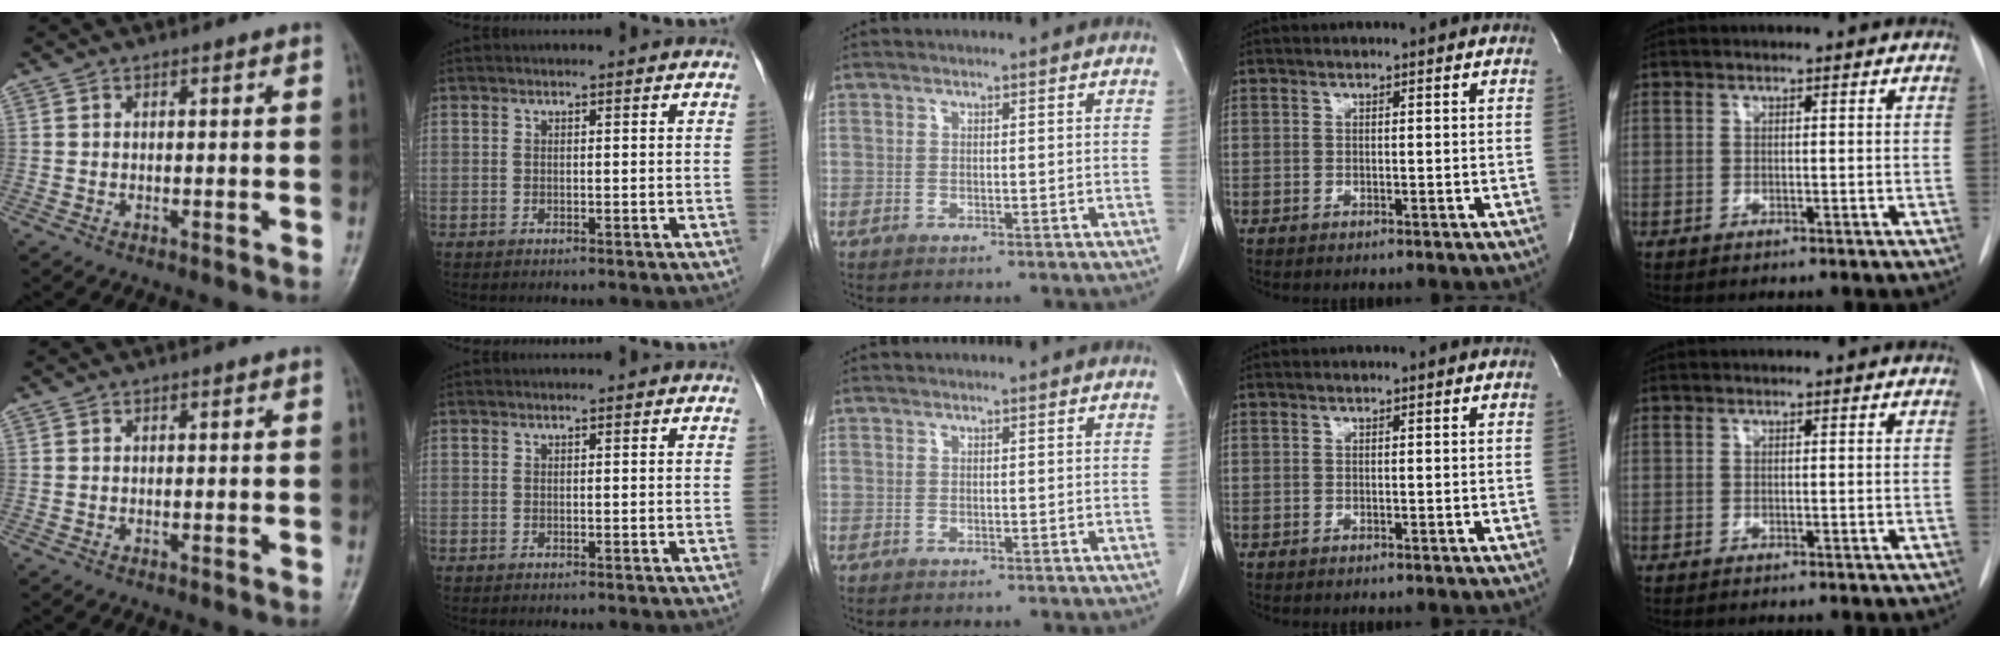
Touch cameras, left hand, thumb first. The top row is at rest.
{}